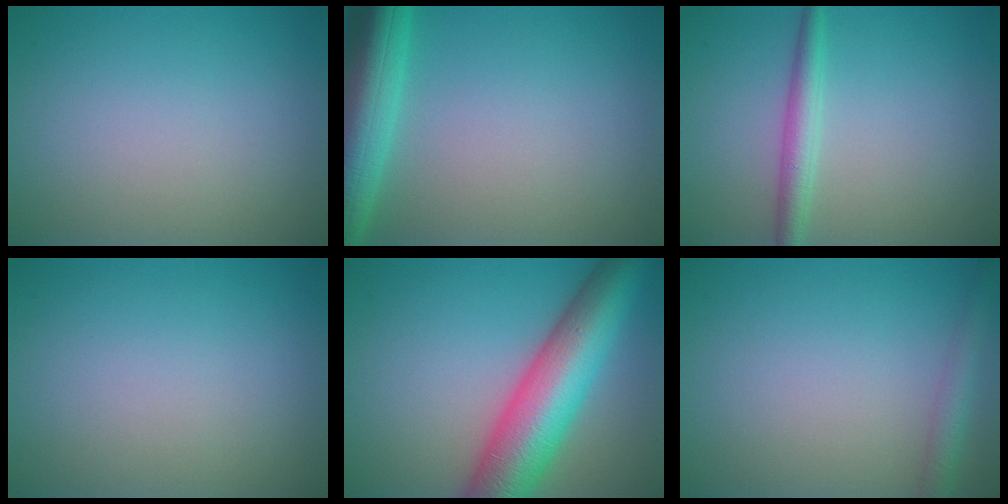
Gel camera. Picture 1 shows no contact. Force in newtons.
{"total": 7.7, "press": 7.7, "slide": 0.5}
{"total": 2.5, "press": 2.5, "slide": 0.0}
{"total": 0.0}
{"total": 10.8, "press": 10.8, "slide": 0.3}
{"total": 2.2, "press": 2.2, "slide": 0.1}